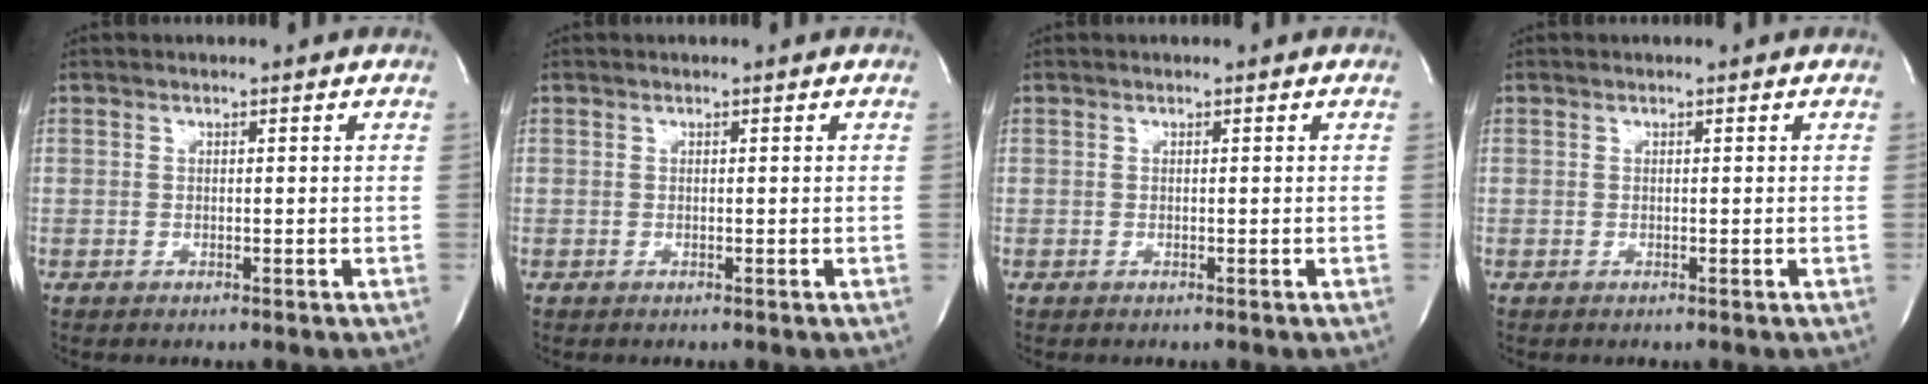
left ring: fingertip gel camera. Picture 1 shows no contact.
{"total": 0.0}
{"total": 0.0}
{"total": 0.0}